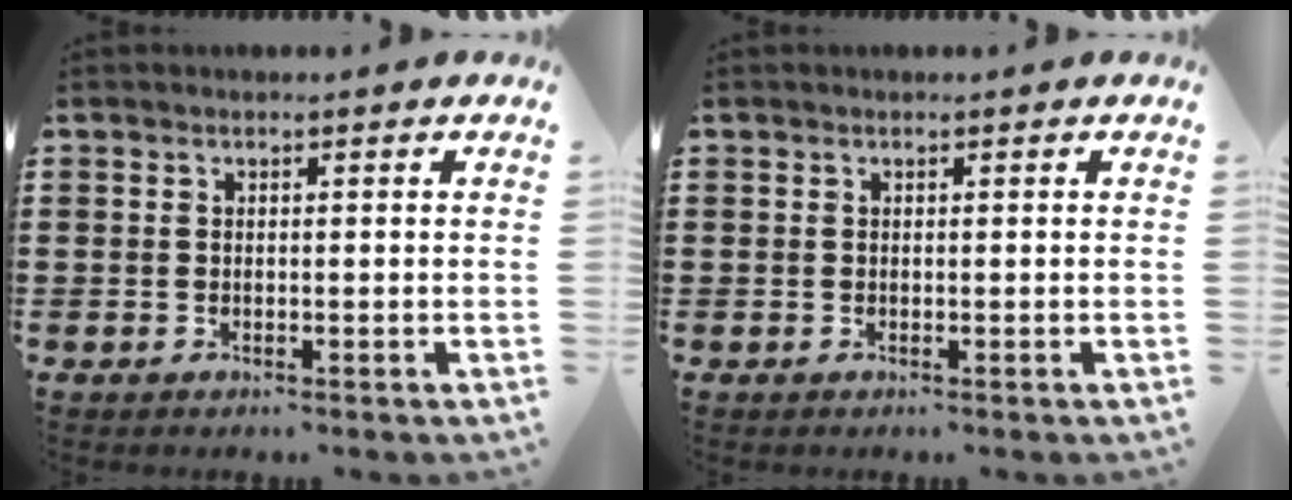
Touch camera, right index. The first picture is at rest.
{"total": 0.0}